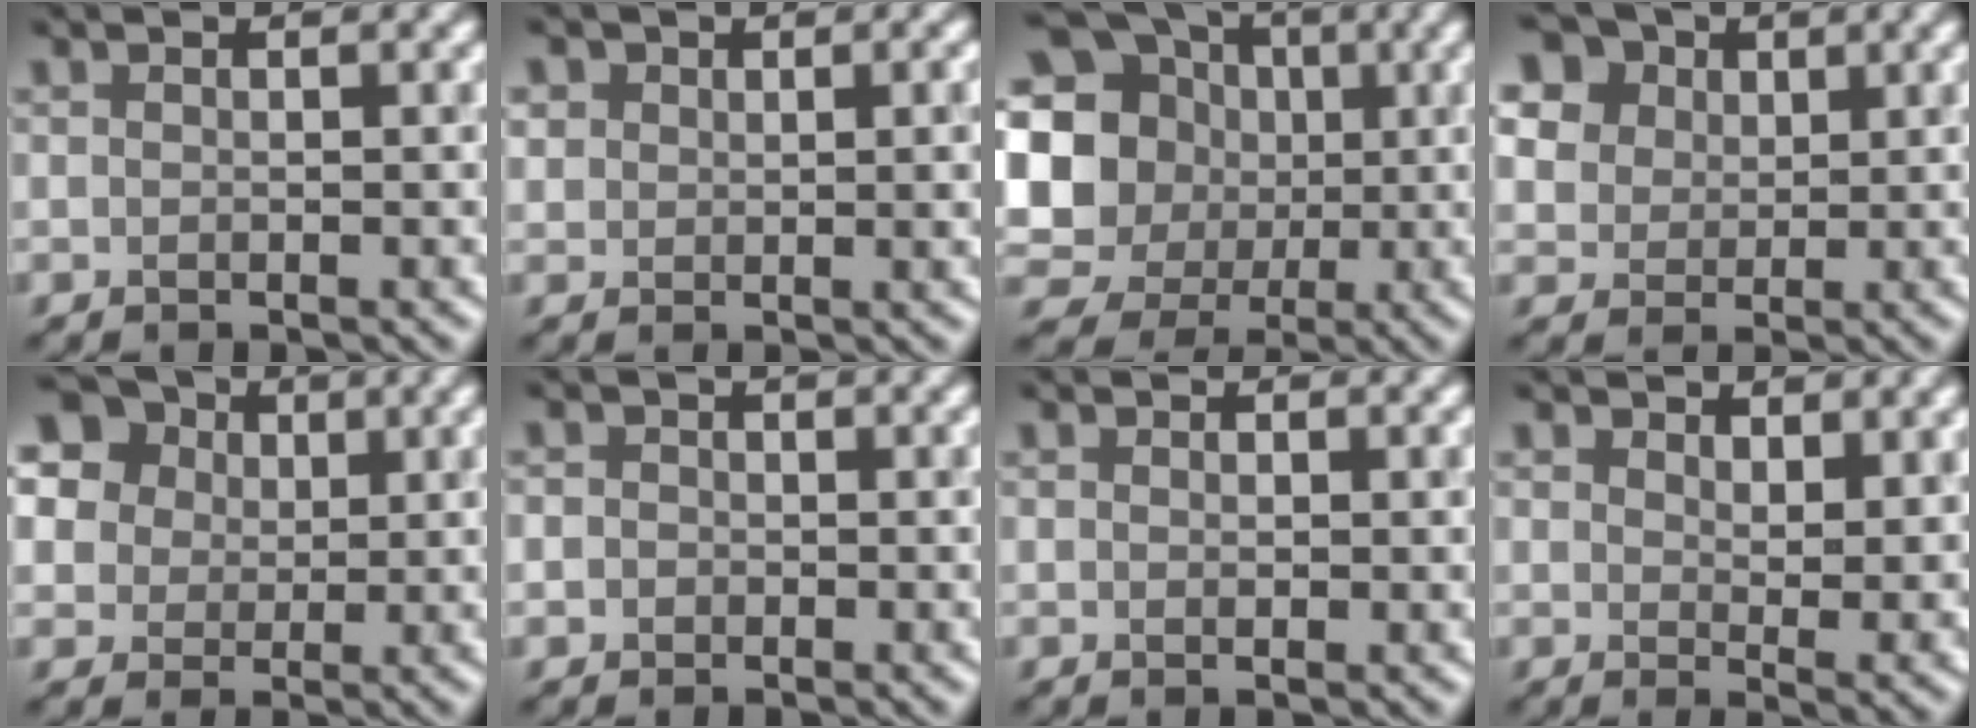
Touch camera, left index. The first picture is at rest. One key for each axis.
{"total": 3.0, "fx": 0.8, "fy": 2.1, "fz": 1.9, "tx": -0.032, "ty": -0.003, "tz": 0.014}
{"total": 19.3, "fx": 2.8, "fy": 17.9, "fz": 6.6, "tx": -0.185, "ty": 0.006, "tz": 0.022}
{"total": 12.4, "fx": 6.6, "fy": 9.1, "fz": 5.3, "tx": -0.153, "ty": 0.033, "tz": 0.108}
{"total": 14.0, "fx": 6.4, "fy": 11.1, "fz": 5.7, "tx": -0.170, "ty": 0.034, "tz": 0.106}
{"total": 1.4, "fx": 0.0, "fy": 1.3, "fz": 0.5, "tx": 0.006, "ty": 0.004, "tz": -0.015}
{"total": 0.7, "fx": 0.0, "fy": 0.3, "fz": 0.6, "tx": -0.009, "ty": -0.002, "tz": 0.000}
{"total": 3.8, "fx": 1.6, "fy": 1.6, "fz": 3.0, "tx": -0.046, "ty": -0.011, "tz": 0.031}